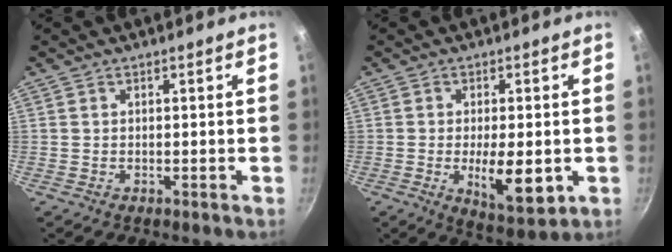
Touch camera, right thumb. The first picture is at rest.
{"total": 9.8, "force": [-1.9, 3.8, 8.8], "torque": [-0.127, -0.018, -0.023]}